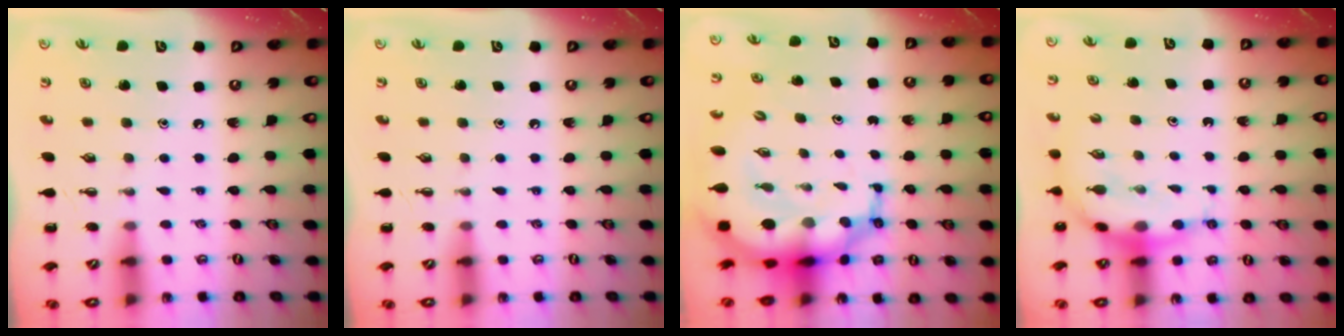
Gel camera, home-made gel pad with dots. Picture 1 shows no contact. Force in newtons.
{"total": 0.0}
{"total": 13.4, "press": 12.9, "slide": 3.8}
{"total": 6.7, "press": 6.5, "slide": 1.6}